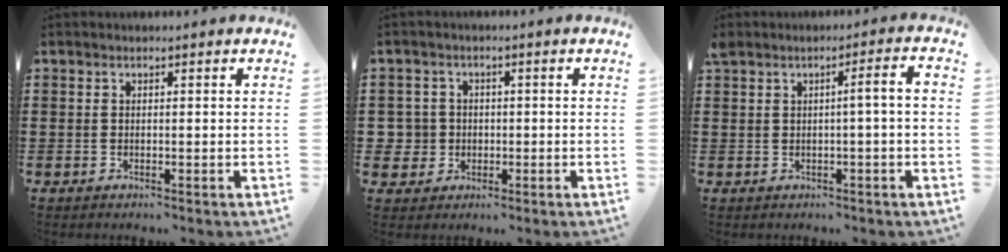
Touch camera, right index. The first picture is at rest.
{"total": 3.4, "force": [-0.7, 3.3, 0.5], "torque": [-0.033, 0.005, -0.019]}
{"total": 2.7, "force": [-0.3, -0.3, 2.6], "torque": [-0.046, -0.002, -0.009]}